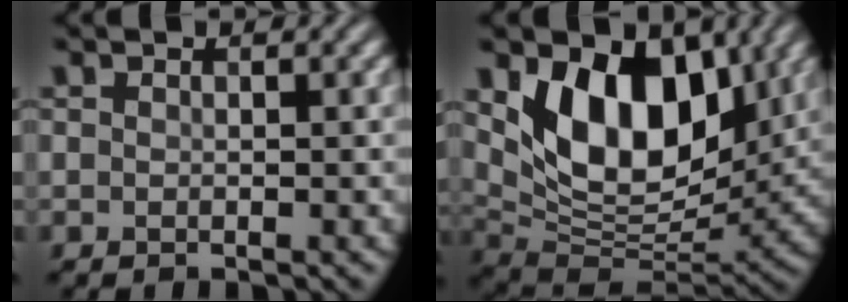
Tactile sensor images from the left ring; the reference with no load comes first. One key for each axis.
{"total": 10.4, "fx": 3.5, "fy": 6.4, "fz": 7.5, "tx": -0.123, "ty": -0.020, "tz": 0.058}